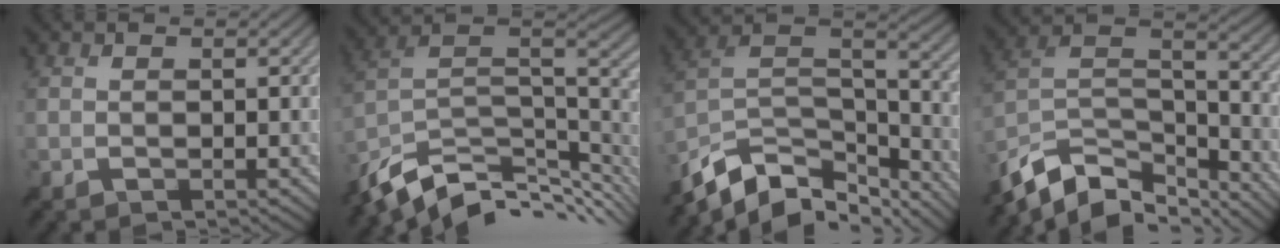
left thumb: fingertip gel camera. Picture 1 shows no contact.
{"total": 12.4, "force": [-7.1, 5.7, 8.4], "torque": [-0.197, -0.008, -0.125]}
{"total": 13.9, "force": [-9.9, 6.4, 7.4], "torque": [-0.186, -0.009, -0.172]}
{"total": 13.6, "force": [-9.9, 6.2, 7.0], "torque": [-0.180, -0.005, -0.177]}